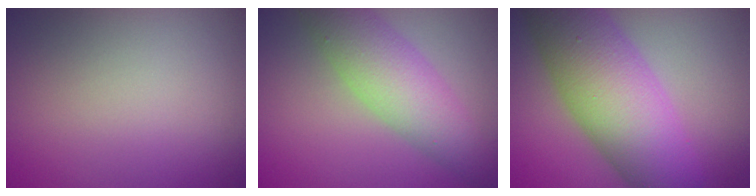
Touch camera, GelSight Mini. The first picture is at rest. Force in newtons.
{"total": 6.1, "press": 6.1, "slide": 0.3}
{"total": 11.3, "press": 11.3, "slide": 0.4}